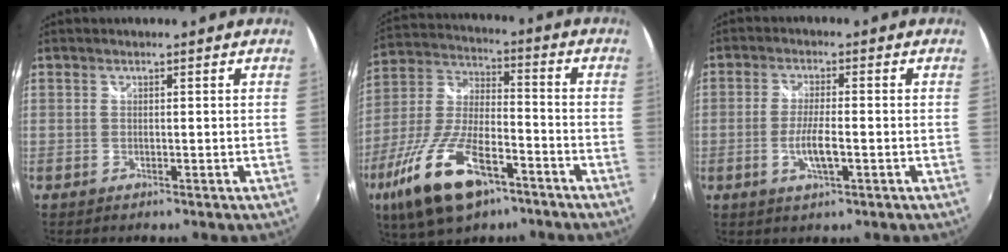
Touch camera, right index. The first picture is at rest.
{"total": 19.5, "force": [-10.9, 7.8, 14.2], "torque": [-0.300, -0.035, -0.197]}
{"total": 5.3, "force": [-1.7, 1.0, 4.9], "torque": [-0.098, -0.007, -0.031]}